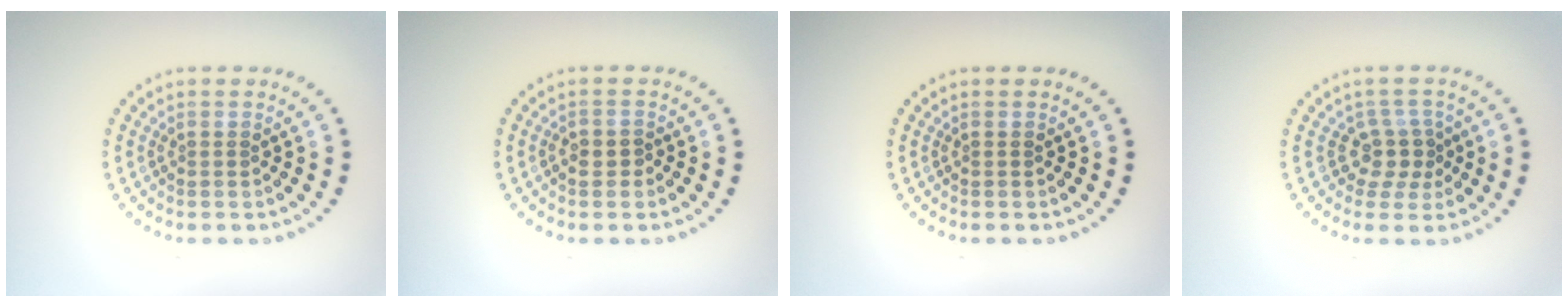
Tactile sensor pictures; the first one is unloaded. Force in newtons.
{"total": 1.0, "press": 0.9, "slide": 0.4}
{"total": 0.0}
{"total": 2.5, "press": 1.8, "slide": 1.7}